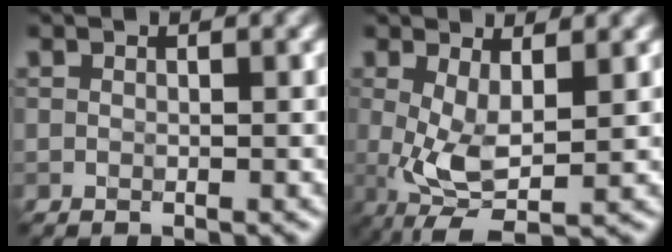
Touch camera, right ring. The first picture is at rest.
{"total": 4.3, "force": [-0.3, 1.2, 4.1], "torque": [-0.083, -0.009, -0.002]}